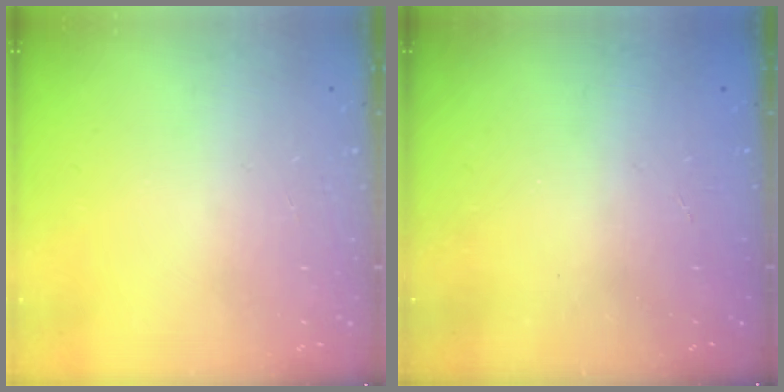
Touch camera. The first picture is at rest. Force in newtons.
{"total": 2.5, "press": 2.4, "slide": 0.8}